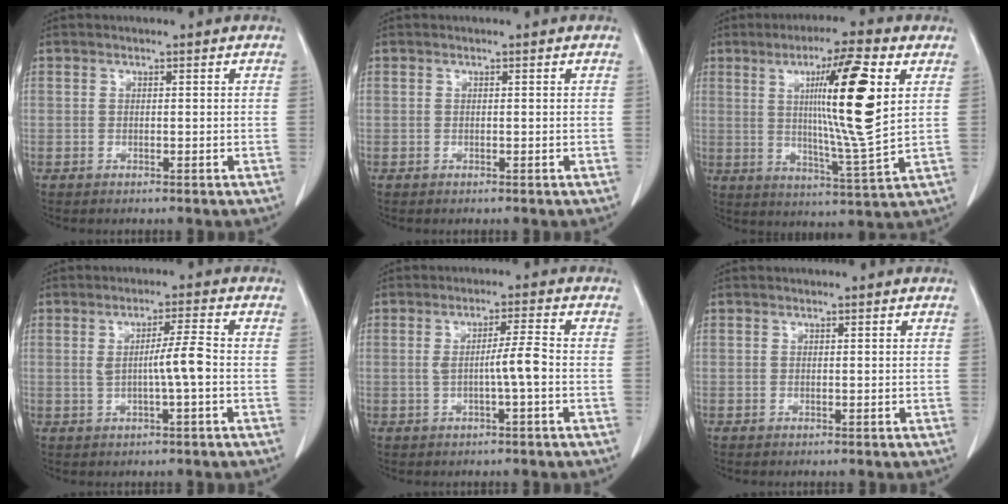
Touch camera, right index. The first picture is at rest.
{"total": 0.0}
{"total": 14.5, "force": [4.1, -0.6, 13.9], "torque": [-0.232, -0.011, 0.067]}
{"total": 4.6, "force": [-0.3, -0.3, 4.6], "torque": [-0.074, 0.002, -0.002]}
{"total": 4.1, "force": [-0.6, -0.4, 4.1], "torque": [-0.066, 0.005, -0.007]}
{"total": 0.0}